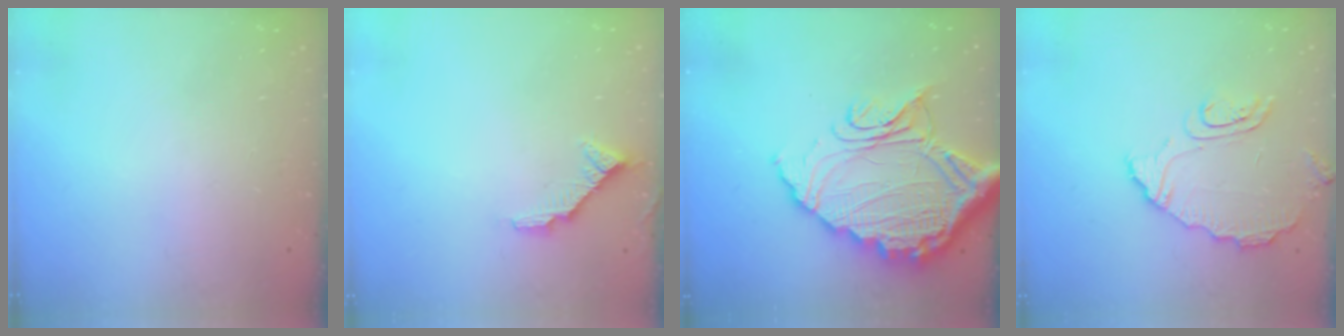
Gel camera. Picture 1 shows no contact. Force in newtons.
{"total": 5.4, "press": 5.4, "slide": 0.2}
{"total": 20.2, "press": 20.1, "slide": 2.2}
{"total": 9.5, "press": 9.5, "slide": 0.4}